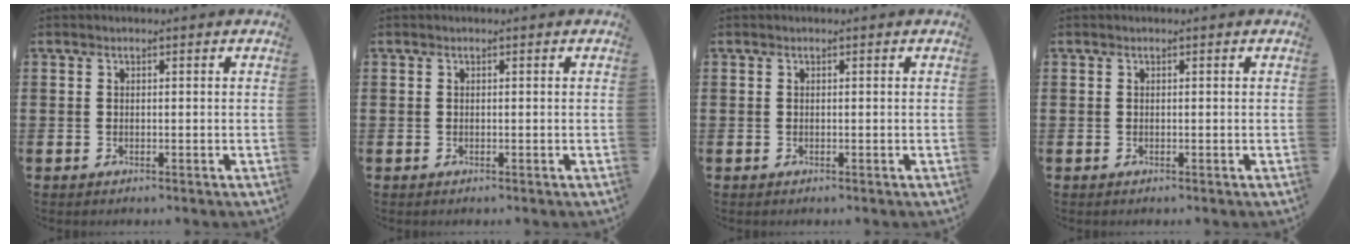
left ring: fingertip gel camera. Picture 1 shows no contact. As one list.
[{"total": 0.0}, {"total": 0.0}, {"total": 0.0}]